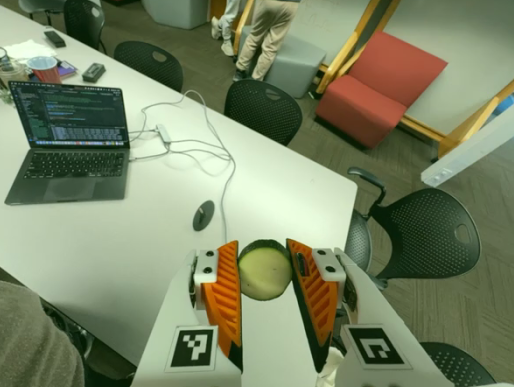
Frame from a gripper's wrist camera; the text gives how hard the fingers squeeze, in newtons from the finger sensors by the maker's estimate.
{"total": 13.1, "left": 14.1, "right": 12.1}